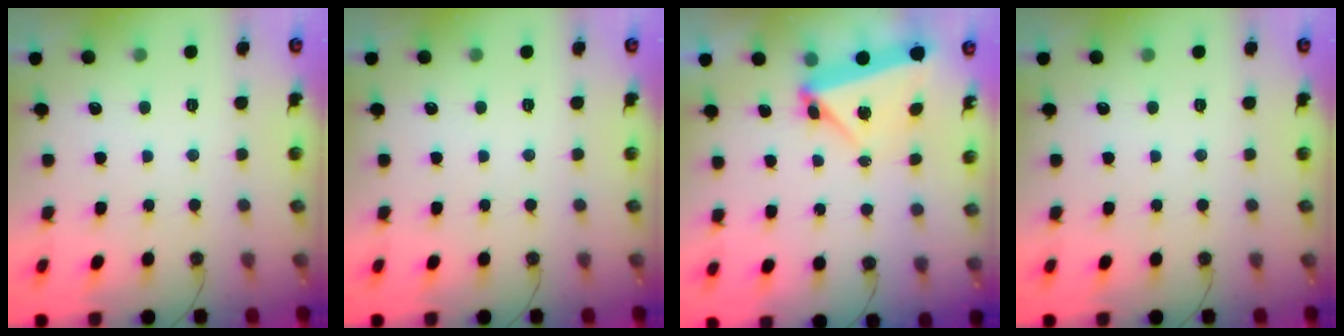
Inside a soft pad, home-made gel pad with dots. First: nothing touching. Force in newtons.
{"total": 0.0}
{"total": 5.5, "press": 5.5, "slide": 0.3}
{"total": 0.0}